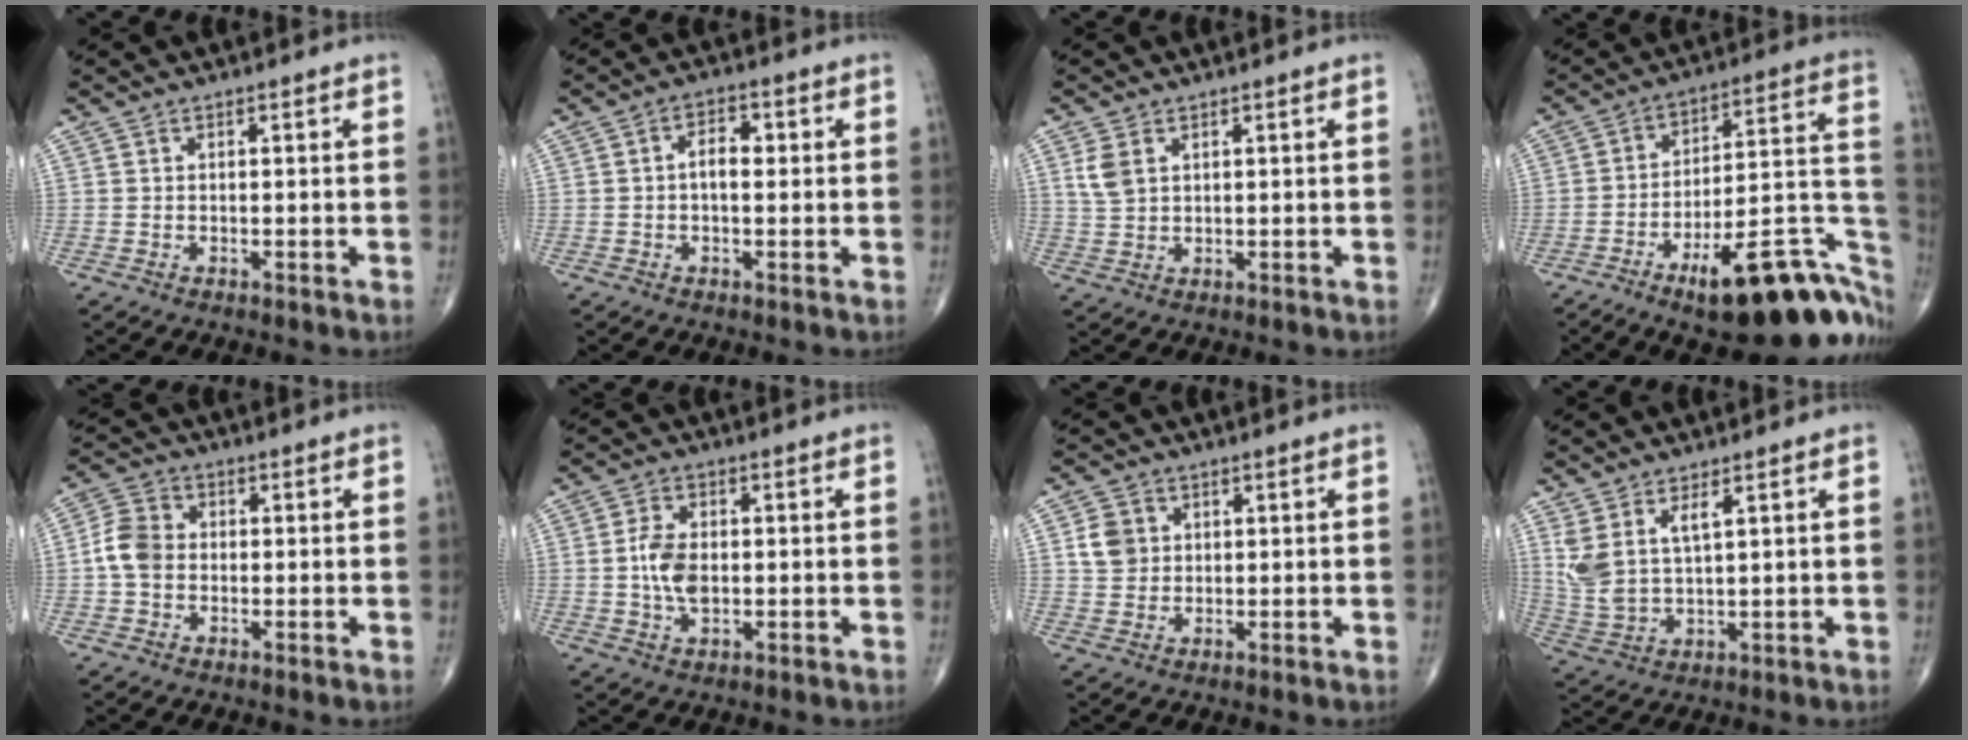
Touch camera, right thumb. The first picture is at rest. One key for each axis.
{"total": 3.9, "fx": 0.2, "fy": 2.2, "fz": 3.2, "tx": -0.046, "ty": 0.014, "tz": -0.003}
{"total": 3.8, "fx": 1.6, "fy": 2.5, "fz": 2.5, "tx": -0.051, "ty": 0.000, "tz": 0.040}
{"total": 25.3, "fx": -11.8, "fy": 8.4, "fz": 20.7, "tx": -0.198, "ty": 0.081, "tz": -0.161}
{"total": 4.6, "fx": -0.4, "fy": 3.7, "fz": 2.7, "tx": -0.050, "ty": 0.011, "tz": -0.016}
{"total": 6.3, "fx": -0.2, "fy": 3.7, "fz": 5.1, "tx": -0.099, "ty": 0.002, "tz": -0.004}
{"total": 4.8, "fx": 1.2, "fy": 4.1, "fz": 2.1, "tx": -0.020, "ty": -0.001, "tz": 0.022}
{"total": 7.3, "fx": 3.2, "fy": 3.0, "fz": 5.9, "tx": -0.129, "ty": -0.017, "tz": 0.078}